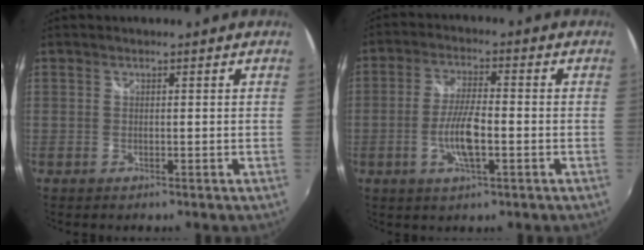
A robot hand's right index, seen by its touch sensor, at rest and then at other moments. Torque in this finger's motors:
{"motor_torque": [1.14, -0.09, 0.60, 0.07]}